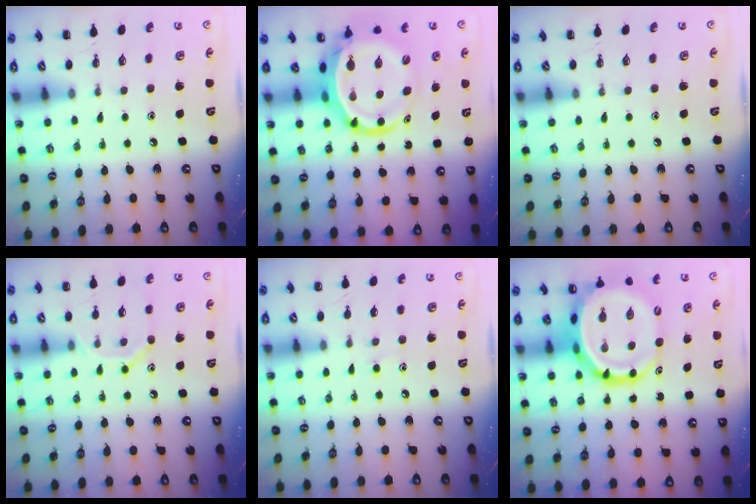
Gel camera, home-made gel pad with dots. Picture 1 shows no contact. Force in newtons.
{"total": 9.2, "press": 8.7, "slide": 2.9}
{"total": 0.0}
{"total": 9.3, "press": 9.3, "slide": 1.2}
{"total": 4.5, "press": 4.1, "slide": 1.9}
{"total": 11.9, "press": 11.5, "slide": 3.1}